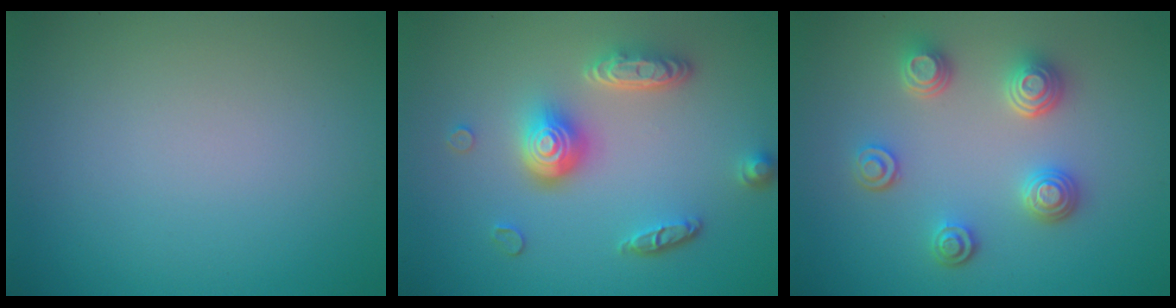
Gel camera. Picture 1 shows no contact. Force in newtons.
{"total": 4.8, "press": 3.7, "slide": 3.1}
{"total": 3.9, "press": 3.3, "slide": 2.0}